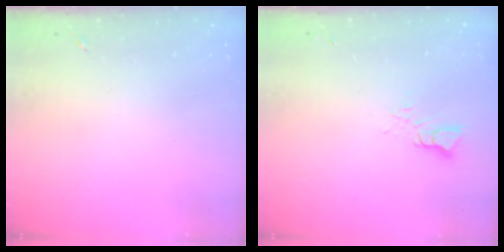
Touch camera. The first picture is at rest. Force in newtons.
{"total": 3.8, "press": 3.8, "slide": 0.3}